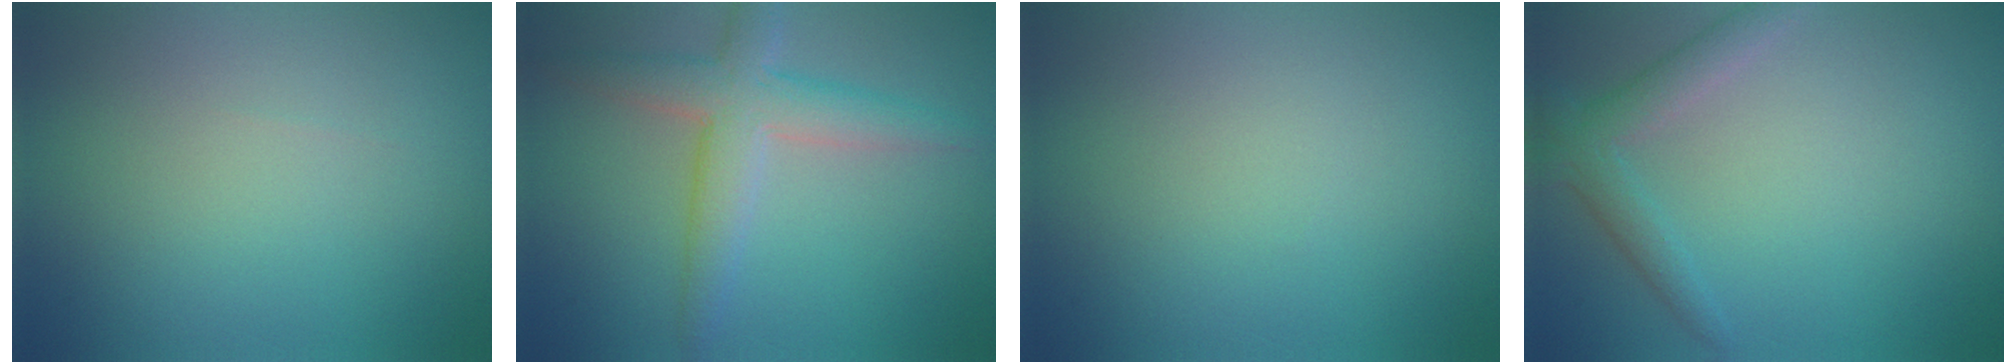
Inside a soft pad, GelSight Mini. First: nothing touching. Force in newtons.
{"total": 4.6, "press": 4.6, "slide": 0.4}
{"total": 0.0}
{"total": 2.6, "press": 2.5, "slide": 0.1}